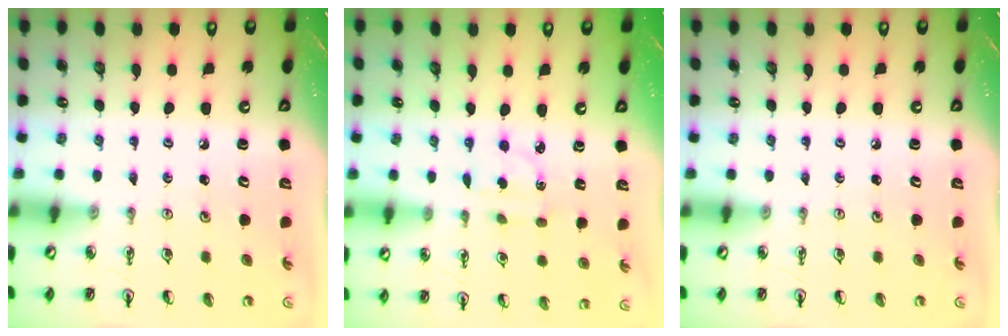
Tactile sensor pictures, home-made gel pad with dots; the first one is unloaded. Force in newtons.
{"total": 2.5, "press": 2.4, "slide": 0.5}
{"total": 0.0}